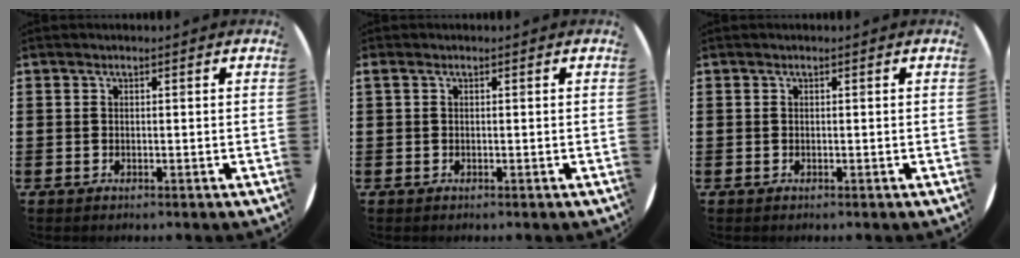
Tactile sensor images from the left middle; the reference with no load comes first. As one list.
[{"total": 0.0}, {"total": 0.0}]